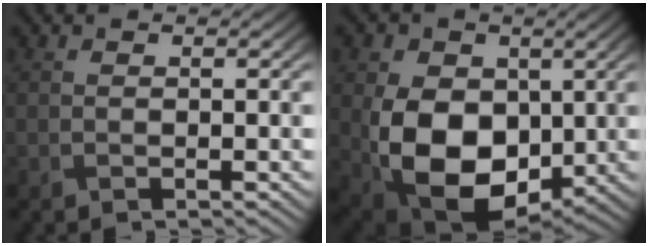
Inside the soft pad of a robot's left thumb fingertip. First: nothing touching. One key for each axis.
{"total": 13.7, "fx": -0.9, "fy": 9.7, "fz": 9.6, "tx": -0.198, "ty": -0.025, "tz": -0.017}